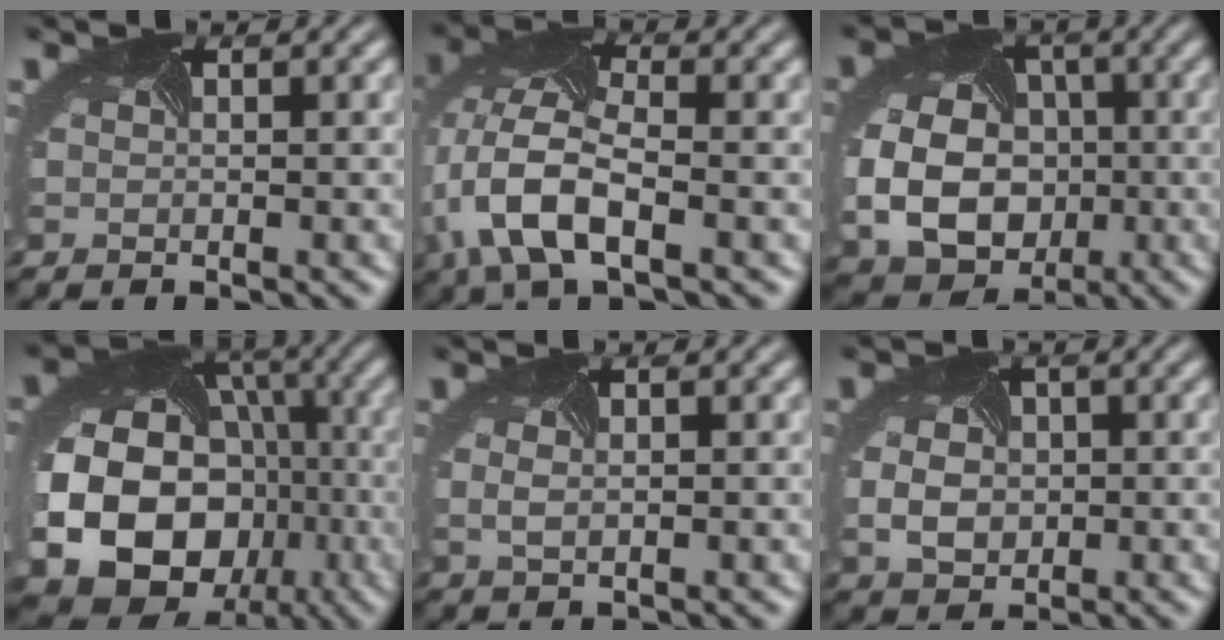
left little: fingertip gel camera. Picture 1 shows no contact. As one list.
[{"total": 8.0, "force": [-2.5, 3.8, 6.6], "torque": [-0.168, -0.005, -0.050]}, {"total": 8.1, "force": [-1.9, 6.3, 4.7], "torque": [-0.106, -0.023, -0.028]}, {"total": 22.9, "force": [-5.9, 19.9, 9.8], "torque": [-0.218, -0.071, -0.101]}, {"total": 1.6, "force": [0.2, 0.8, 1.3], "torque": [-0.024, 0.000, 0.009]}, {"total": 2.7, "force": [-0.6, 2.2, 1.5], "torque": [-0.041, -0.009, 0.002]}]